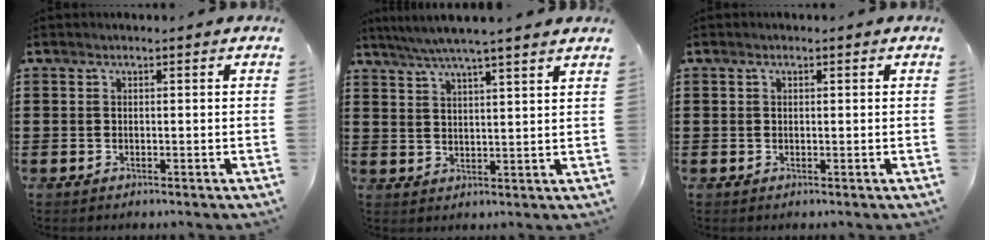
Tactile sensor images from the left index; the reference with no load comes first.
{"total": 4.8, "force": [4.1, -0.6, 2.4], "torque": [-0.058, -0.018, 0.071]}
{"total": 0.6, "force": [0.2, 0.3, 0.5], "torque": [-0.010, 0.004, 0.003]}